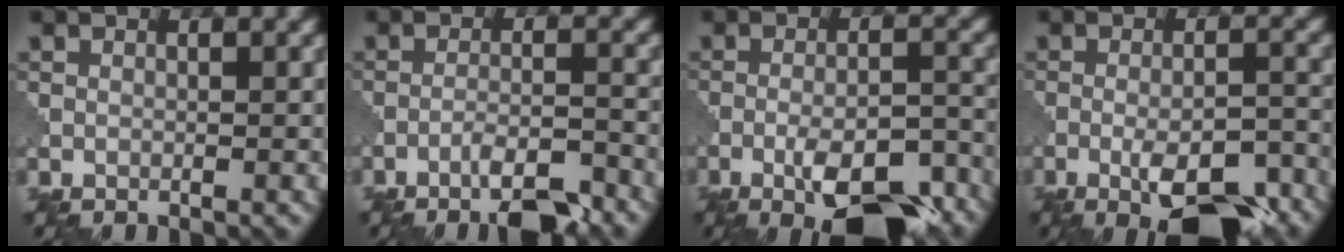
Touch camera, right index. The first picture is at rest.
{"total": 4.7, "force": [-3.5, 0.6, 3.1], "torque": [-0.053, 0.003, -0.062]}
{"total": 9.3, "force": [-5.5, 2.8, 7.0], "torque": [-0.108, -0.002, -0.084]}
{"total": 8.5, "force": [-4.6, 2.5, 6.7], "torque": [-0.103, -0.005, -0.069]}